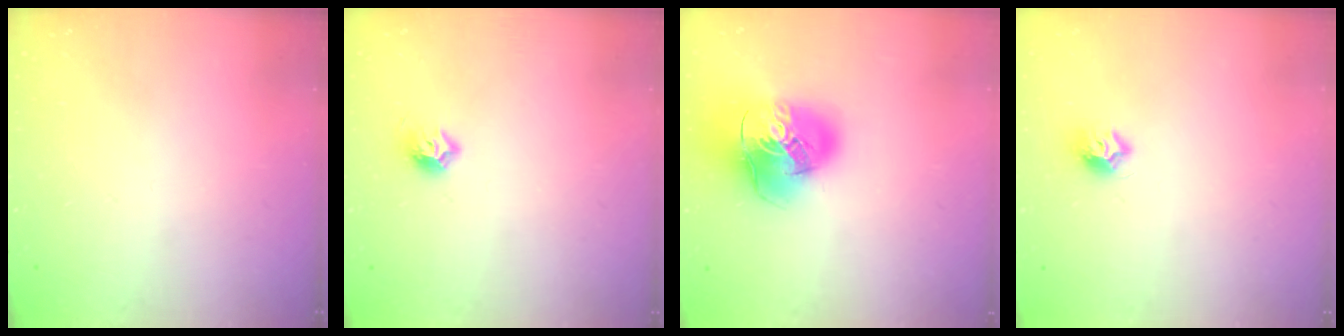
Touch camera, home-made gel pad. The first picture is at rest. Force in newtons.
{"total": 6.8, "press": 6.7, "slide": 0.8}
{"total": 19.7, "press": 19.5, "slide": 2.7}
{"total": 8.2, "press": 8.2, "slide": 0.7}